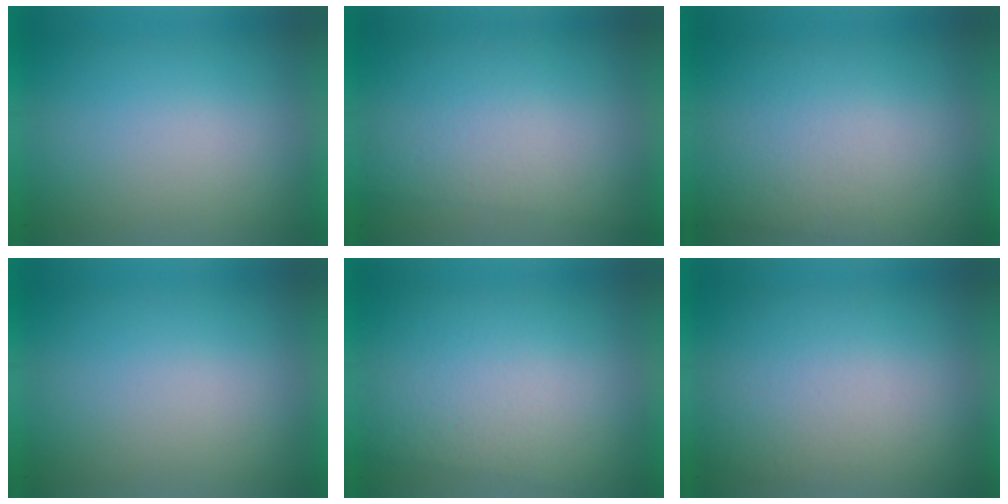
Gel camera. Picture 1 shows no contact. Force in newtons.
{"total": 2.8}
{"total": 2.4}
{"total": 0.0}
{"total": 3.1}
{"total": 1.4}